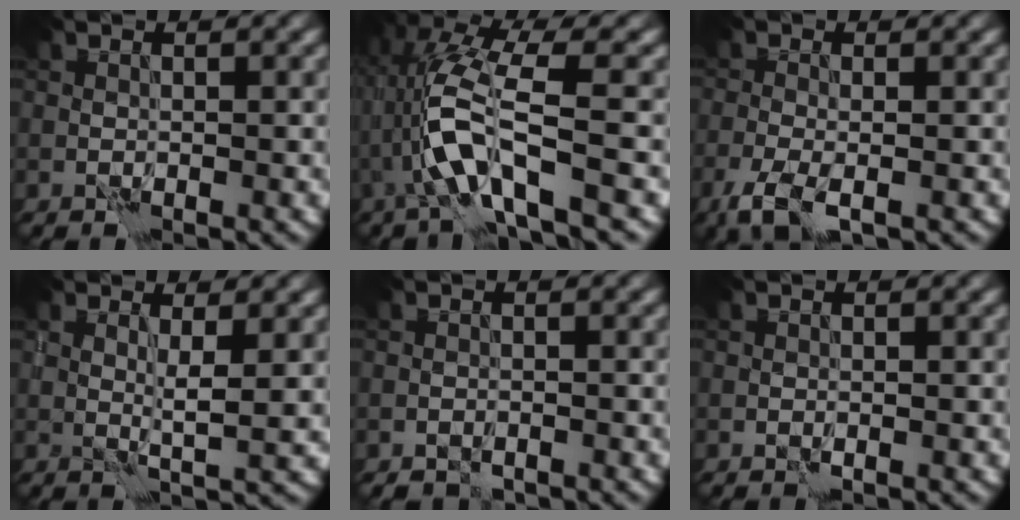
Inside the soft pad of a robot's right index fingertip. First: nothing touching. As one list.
[{"total": 7.1, "force": [-1.2, 1.4, 6.8], "torque": [-0.151, 0.007, -0.025]}, {"total": 2.9, "force": [-1.6, 0.8, 2.3], "torque": [-0.056, -0.012, -0.039]}, {"total": 2.1, "force": [1.3, -0.1, 1.6], "torque": [-0.029, -0.009, 0.025]}, {"total": 0.7, "force": [-0.5, 0.4, -0.1], "torque": [0.003, 0.001, -0.011]}, {"total": 0.0}]